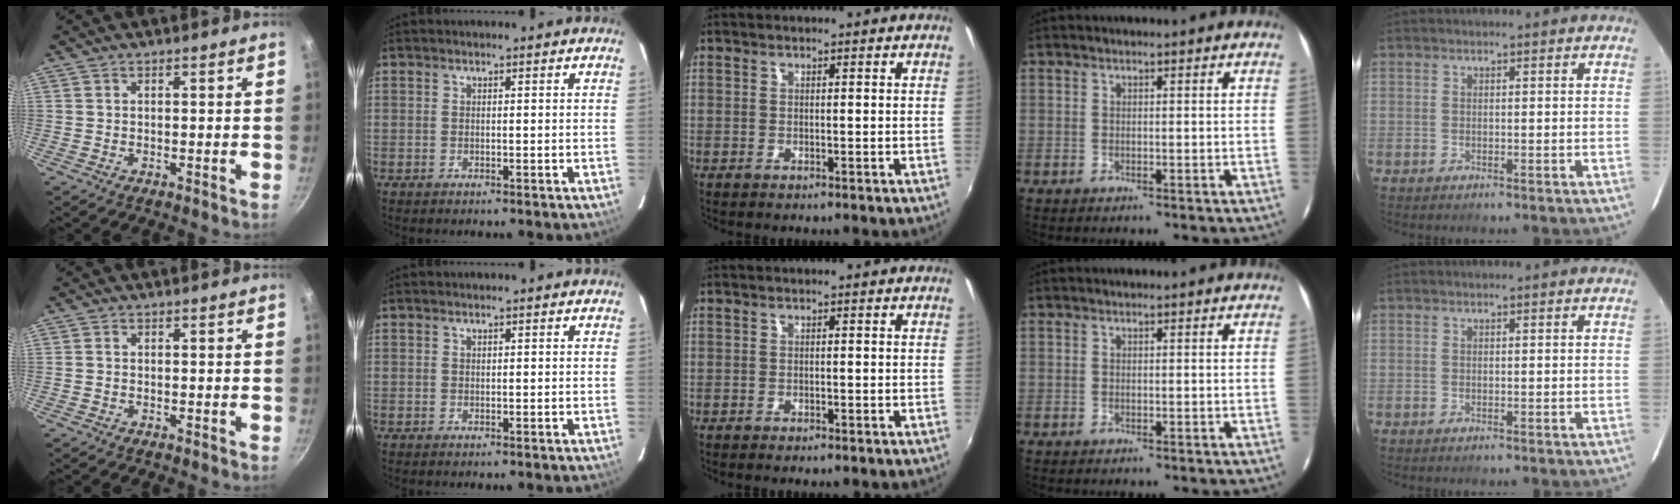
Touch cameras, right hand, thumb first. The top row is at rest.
{"thumb": {"total": 0.7, "force": [-0.2, 0.6, 0.3], "torque": [-0.006, 0.003, -0.004]}, "middle": {"total": 0.8, "force": [-0.7, 0.3, 0.4], "torque": [-0.010, -0.004, -0.013]}}